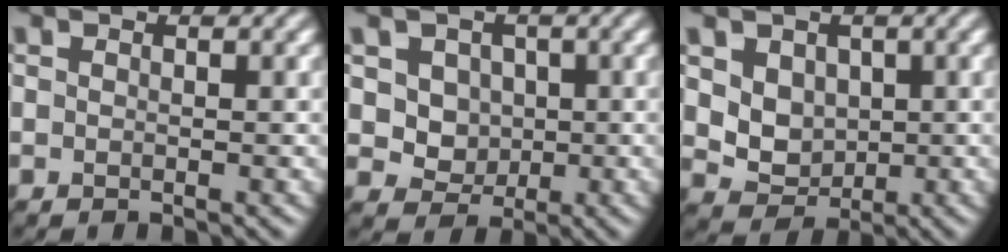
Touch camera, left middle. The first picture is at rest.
{"total": 4.5, "force": [1.3, 3.8, 2.0], "torque": [-0.040, -0.001, 0.028]}
{"total": 4.4, "force": [1.4, 3.6, 2.2], "torque": [-0.050, -0.004, 0.036]}